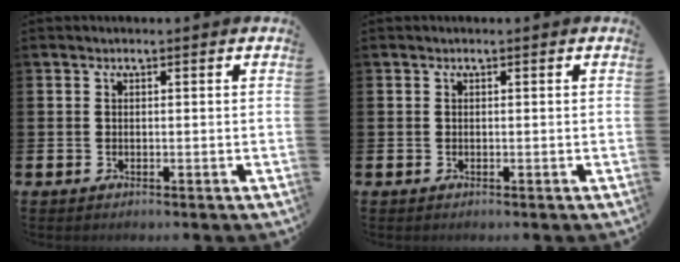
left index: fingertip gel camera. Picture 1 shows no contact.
{"total": 0.0}